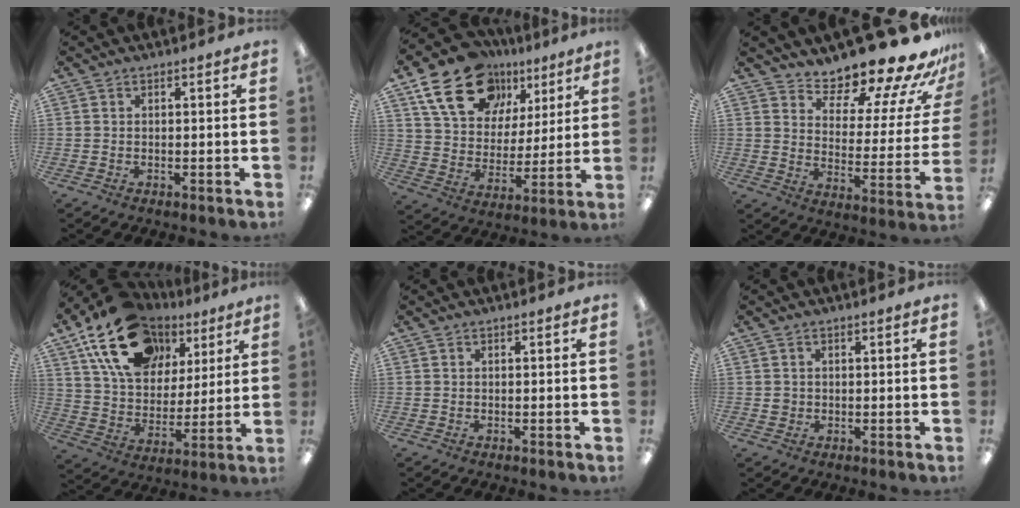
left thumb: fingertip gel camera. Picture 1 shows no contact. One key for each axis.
{"total": 19.9, "fx": 11.8, "fy": 12.9, "fz": 9.4, "tx": -0.156, "ty": -0.053, "tz": 0.216}
{"total": 15.8, "fx": 14.2, "fy": 4.2, "fz": 5.7, "tx": -0.078, "ty": -0.121, "tz": 0.233}
{"total": 20.3, "fx": 11.5, "fy": 13.3, "fz": 10.2, "tx": -0.181, "ty": -0.037, "tz": 0.212}
{"total": 0.0}
{"total": 1.6, "fx": 0.2, "fy": 1.5, "fz": 0.3, "tx": 0.001, "ty": 0.001, "tz": -0.001}